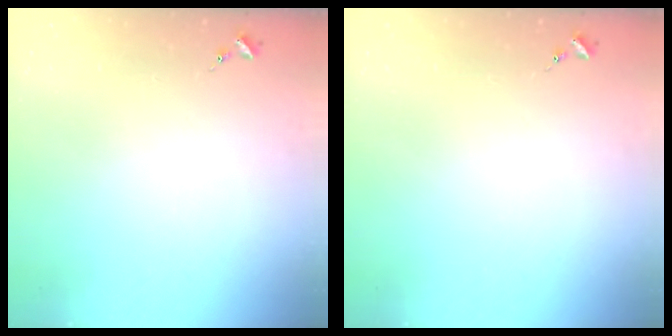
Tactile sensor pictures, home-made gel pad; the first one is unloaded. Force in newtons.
{"total": 0.0}